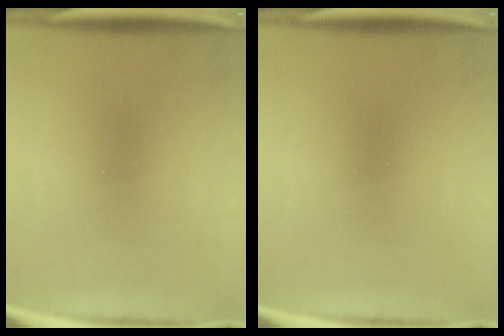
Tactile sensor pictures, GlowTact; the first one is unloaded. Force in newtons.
{"total": 0.0}